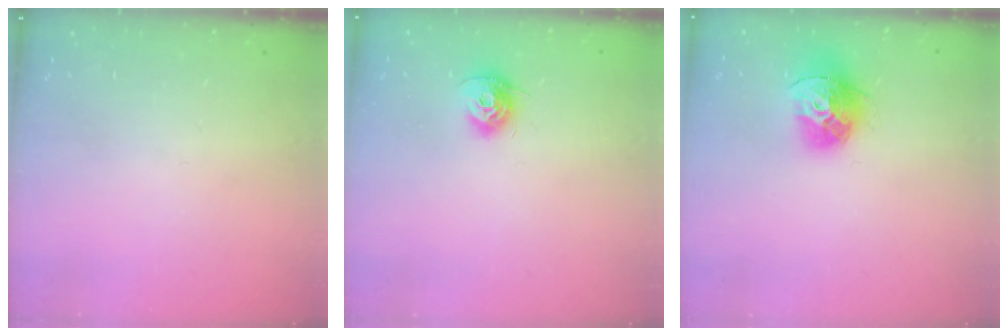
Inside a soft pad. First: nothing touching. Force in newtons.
{"total": 8.7, "press": 8.7, "slide": 0.2}
{"total": 14.1, "press": 14.0, "slide": 1.4}